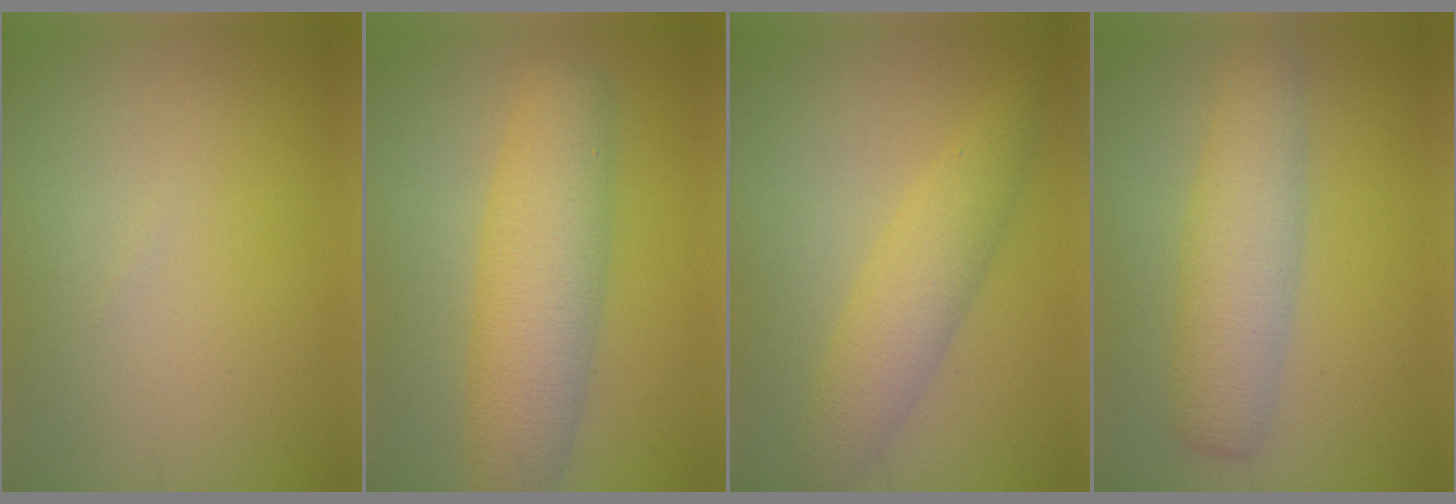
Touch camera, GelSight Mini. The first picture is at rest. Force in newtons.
{"total": 6.7, "press": 6.7, "slide": 0.1}
{"total": 4.1, "press": 4.1, "slide": 0.1}
{"total": 4.9, "press": 4.9, "slide": 0.1}